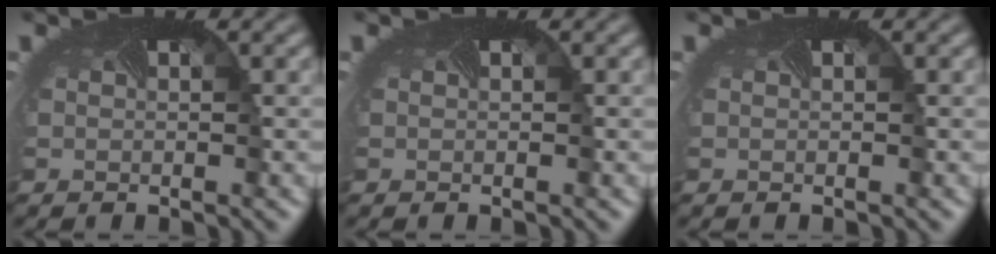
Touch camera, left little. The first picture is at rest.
{"total": 0.0}
{"total": 0.0}